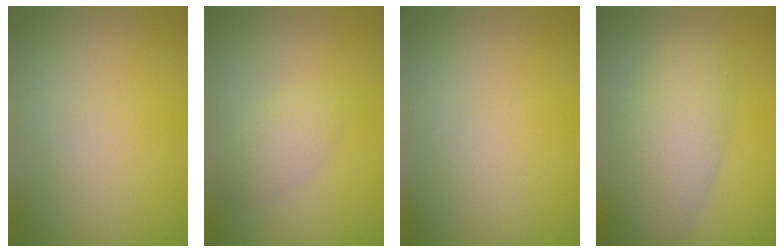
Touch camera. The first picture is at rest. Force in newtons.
{"total": 1.8, "press": 1.8, "slide": 0.2}
{"total": 0.0}
{"total": 6.6, "press": 6.6, "slide": 0.4}